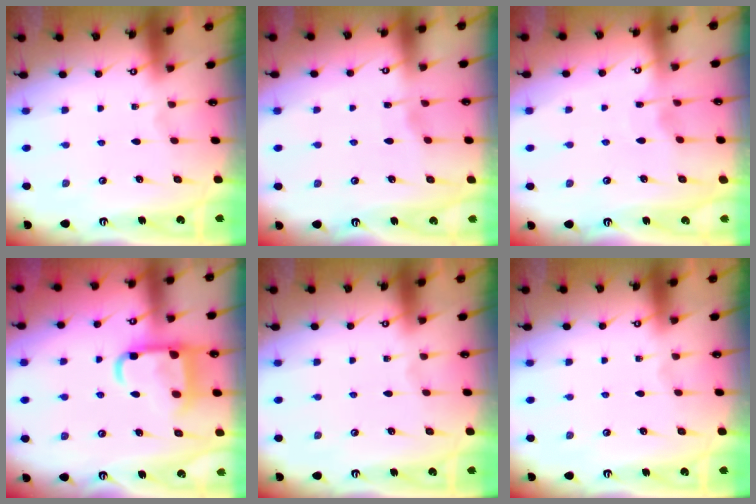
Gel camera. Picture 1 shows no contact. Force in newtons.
{"total": 2.8, "press": 2.8, "slide": 0.4}
{"total": 3.2, "press": 3.2, "slide": 0.4}
{"total": 13.2, "press": 13.2, "slide": 1.6}
{"total": 0.0}
{"total": 0.0}